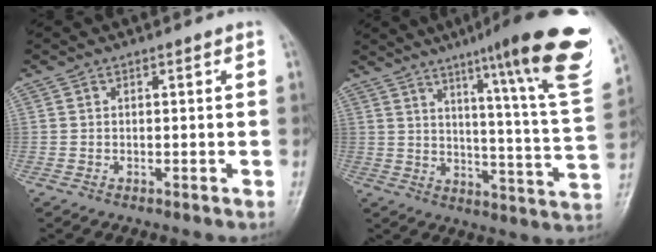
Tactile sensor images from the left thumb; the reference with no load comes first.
{"total": 24.1, "force": [14.3, 1.7, 19.4], "torque": [-0.250, -0.066, 0.192]}